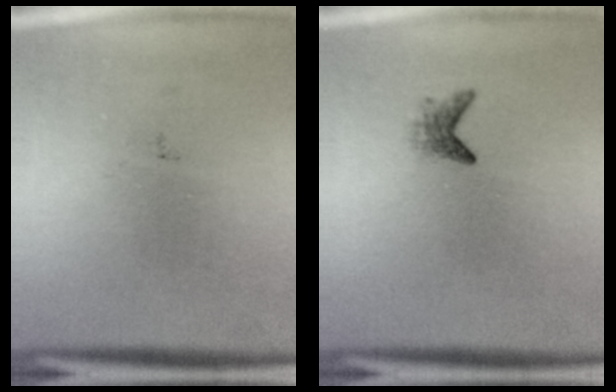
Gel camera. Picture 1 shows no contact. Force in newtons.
{"total": 1.5}